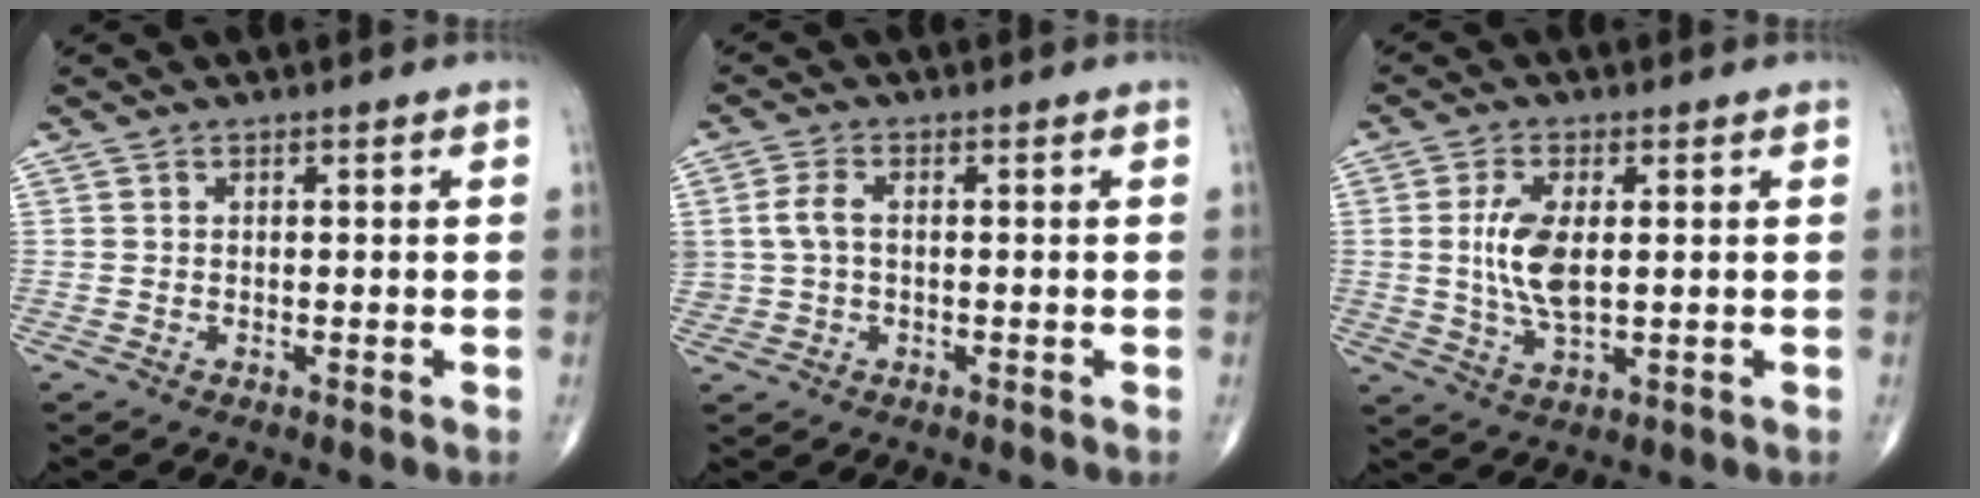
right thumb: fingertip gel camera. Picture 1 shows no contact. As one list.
[{"total": 4.1, "force": [0.3, 2.6, 3.1], "torque": [-0.070, 0.006, 0.005]}, {"total": 7.8, "force": [0.7, 3.4, 7.0], "torque": [-0.147, -0.009, 0.017]}]